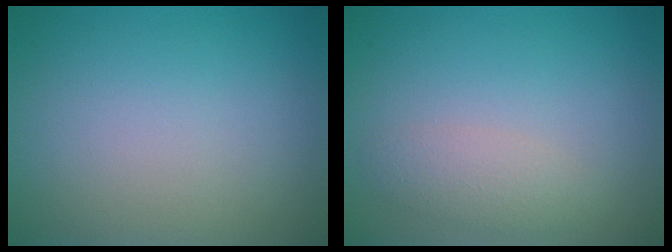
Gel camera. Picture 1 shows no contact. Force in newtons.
{"total": 1.9, "press": 1.9, "slide": 0.0}